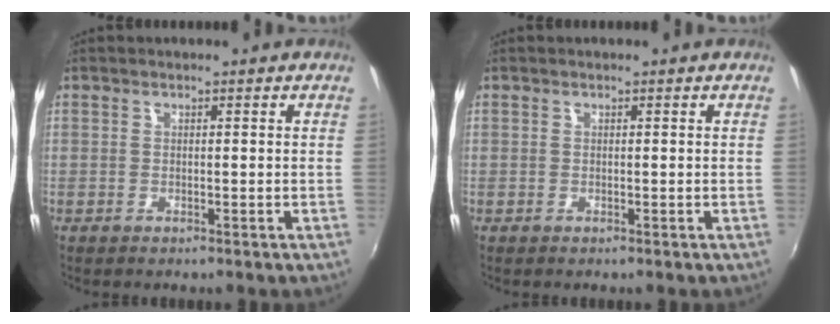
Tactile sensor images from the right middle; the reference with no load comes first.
{"total": 0.0}